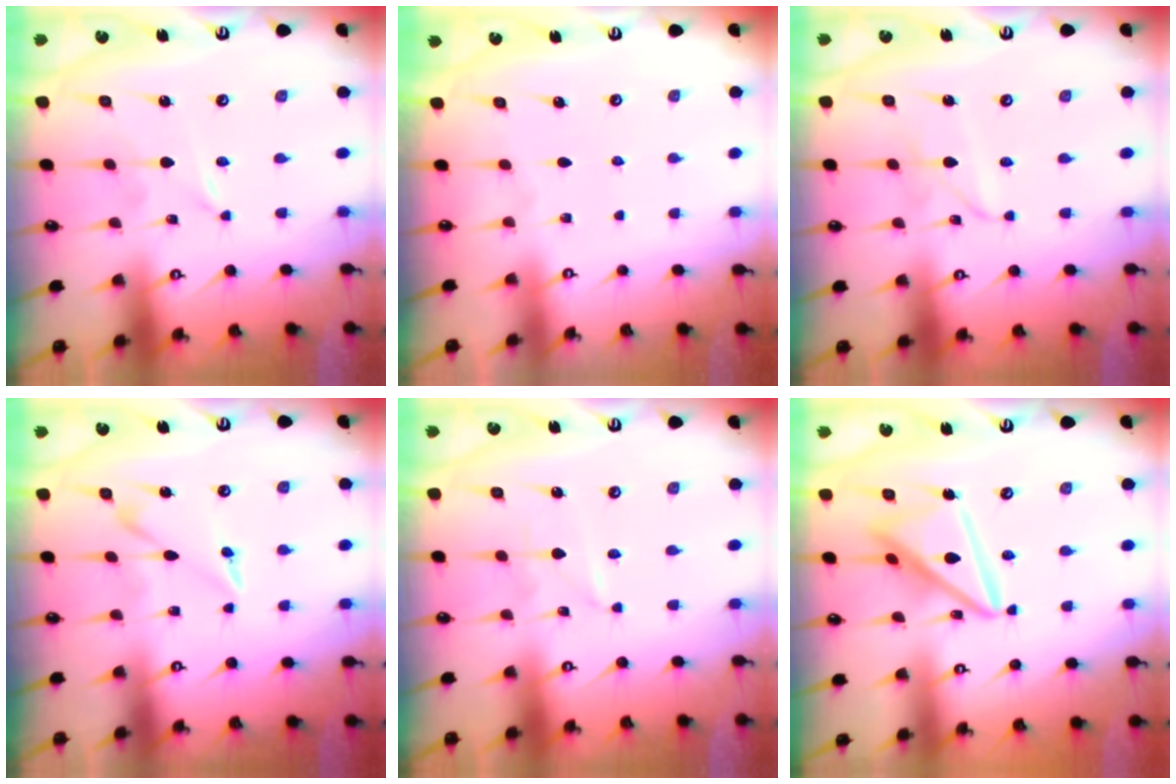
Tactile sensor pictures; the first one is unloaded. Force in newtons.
{"total": 0.0}
{"total": 2.6, "press": 2.6, "slide": 0.1}
{"total": 6.1, "press": 6.0, "slide": 0.6}
{"total": 0.0}
{"total": 16.7, "press": 16.6, "slide": 1.6}